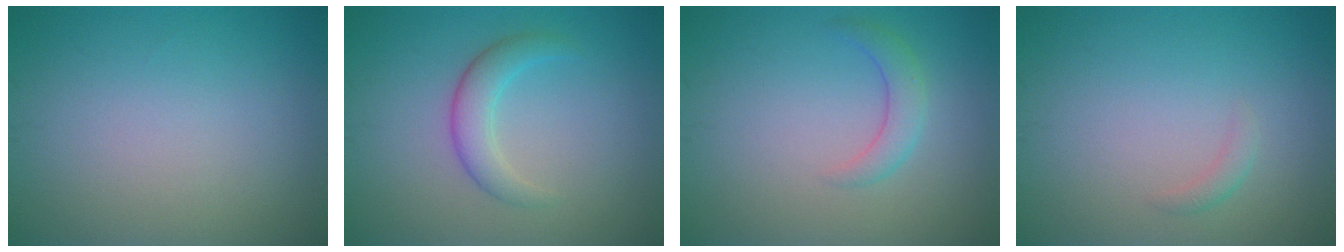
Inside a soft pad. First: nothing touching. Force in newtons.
{"total": 2.8, "press": 2.8, "slide": 0.1}
{"total": 2.0, "press": 2.0, "slide": 0.1}
{"total": 0.9, "press": 0.9, "slide": 0.0}